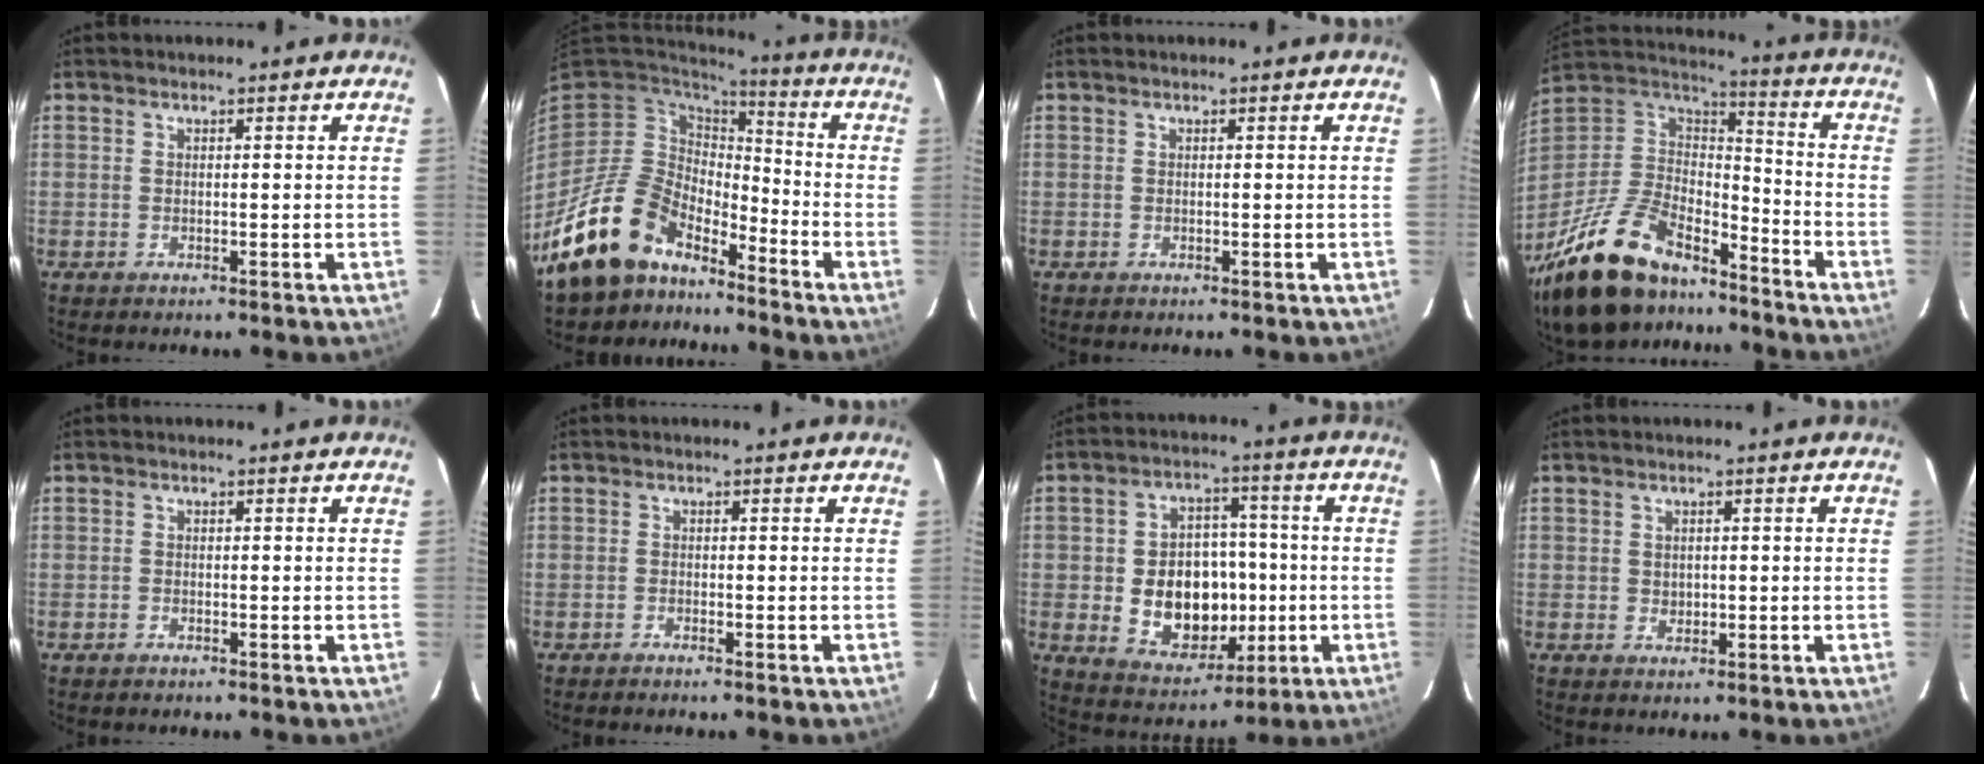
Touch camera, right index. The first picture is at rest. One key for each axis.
{"total": 15.1, "fx": -12.1, "fy": 7.5, "fz": 4.9, "tx": -0.116, "ty": 0.007, "tz": -0.218}
{"total": 0.0}
{"total": 27.7, "fx": -19.9, "fy": 11.8, "fz": 15.1, "tx": -0.323, "ty": -0.014, "tz": -0.334}
{"total": 0.6, "fx": -0.5, "fy": 0.3, "fz": 0.0, "tx": -0.002, "ty": 0.002, "tz": -0.011}
{"total": 0.8, "fx": -0.7, "fy": 0.0, "fz": 0.2, "tx": -0.007, "ty": -0.001, "tz": -0.016}
{"total": 14.2, "fx": -1.9, "fy": 10.7, "fz": 9.2, "tx": -0.188, "ty": 0.014, "tz": -0.005}
{"total": 1.5, "fx": 0.2, "fy": 1.4, "fz": 0.5, "tx": -0.002, "ty": 0.002, "tz": 0.006}